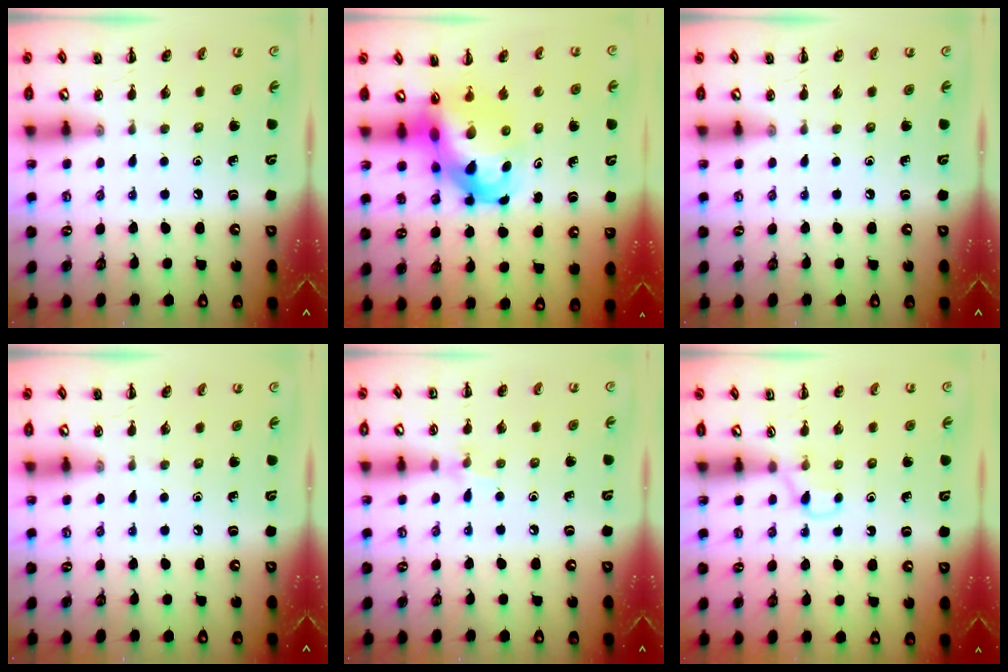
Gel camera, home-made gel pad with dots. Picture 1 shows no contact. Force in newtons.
{"total": 8.9, "press": 8.5, "slide": 2.8}
{"total": 0.0}
{"total": 0.0}
{"total": 5.4, "press": 5.0, "slide": 1.8}
{"total": 2.8, "press": 2.5, "slide": 1.1}